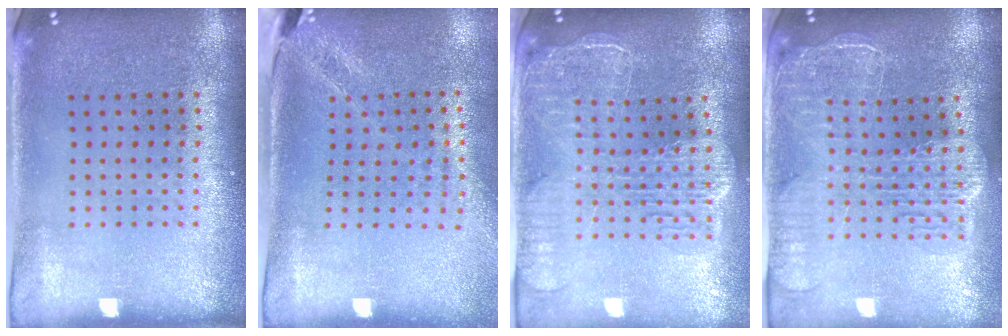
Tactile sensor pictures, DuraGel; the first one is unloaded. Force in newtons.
{"total": 1.8, "press": 1.5, "slide": 1.1}
{"total": 2.5, "press": 2.2, "slide": 1.2}
{"total": 2.5, "press": 2.2, "slide": 1.2}